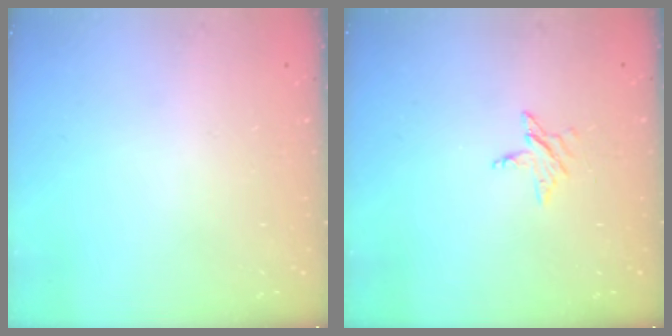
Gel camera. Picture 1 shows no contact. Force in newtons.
{"total": 3.6, "press": 3.6, "slide": 0.3}